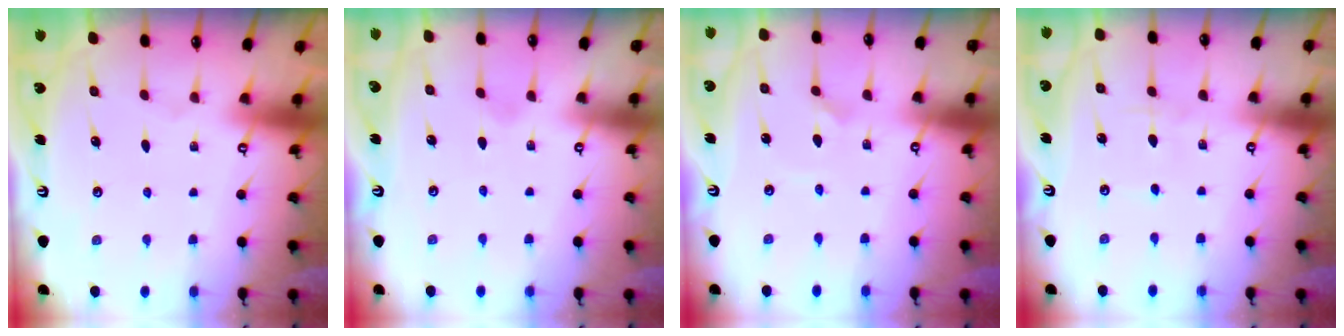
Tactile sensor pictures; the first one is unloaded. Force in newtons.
{"total": 1.0, "press": 1.0, "slide": 0.2}
{"total": 2.6, "press": 2.6, "slide": 0.1}
{"total": 2.4, "press": 2.4, "slide": 0.3}